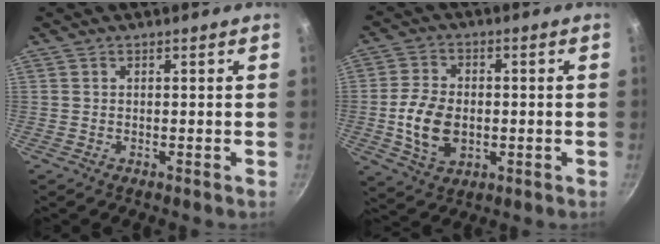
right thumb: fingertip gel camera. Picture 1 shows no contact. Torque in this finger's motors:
{"motor_torque": [-0.57, 0.47, -0.11, -0.05, 0.13]}